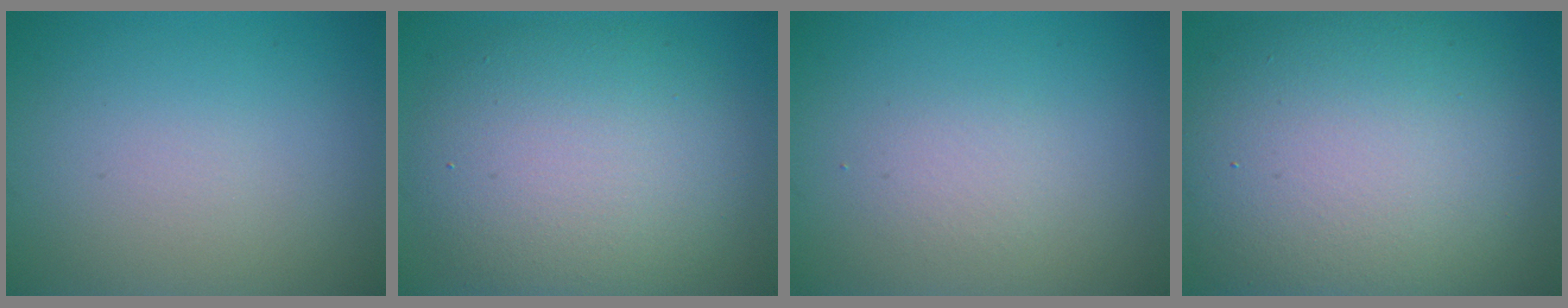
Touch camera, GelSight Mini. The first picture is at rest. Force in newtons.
{"total": 9.1, "press": 9.0, "slide": 0.5}
{"total": 1.4, "press": 1.4, "slide": 0.1}
{"total": 13.6, "press": 13.6, "slide": 1.1}